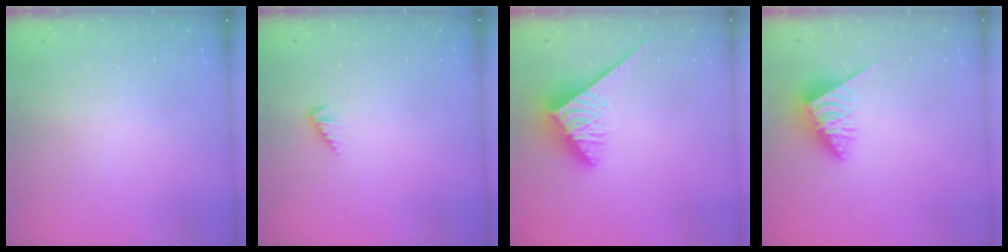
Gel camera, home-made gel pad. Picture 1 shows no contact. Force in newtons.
{"total": 3.0, "press": 2.9, "slide": 0.6}
{"total": 3.9, "press": 3.9, "slide": 0.6}
{"total": 4.3, "press": 4.3, "slide": 0.4}